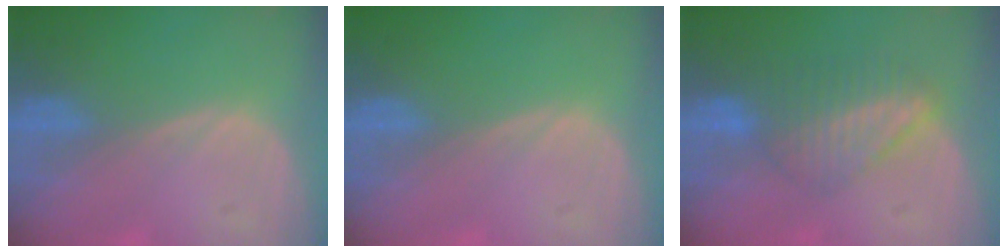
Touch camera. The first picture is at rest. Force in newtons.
{"total": 0.0}
{"total": 6.4, "press": 6.0, "slide": 2.0}